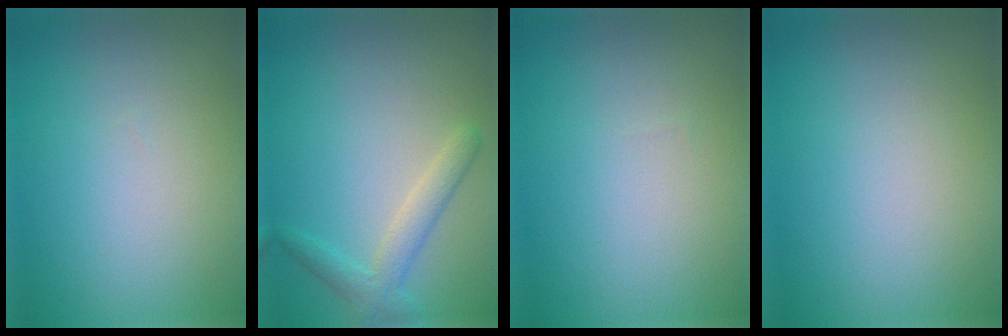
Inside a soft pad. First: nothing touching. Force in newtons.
{"total": 2.7, "press": 2.7, "slide": 0.1}
{"total": 0.0}
{"total": 0.0}